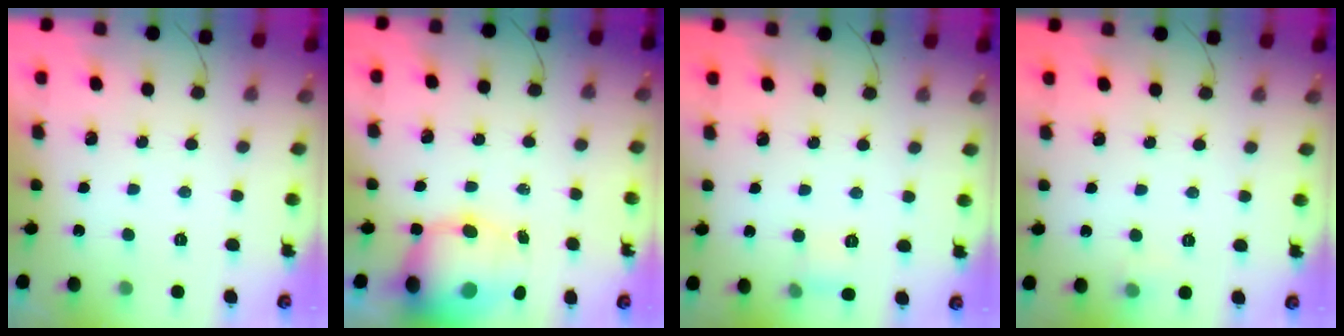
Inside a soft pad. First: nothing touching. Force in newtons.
{"total": 10.8, "press": 10.4, "slide": 2.8}
{"total": 5.1, "press": 4.8, "slide": 1.7}
{"total": 4.8, "press": 4.7, "slide": 1.2}